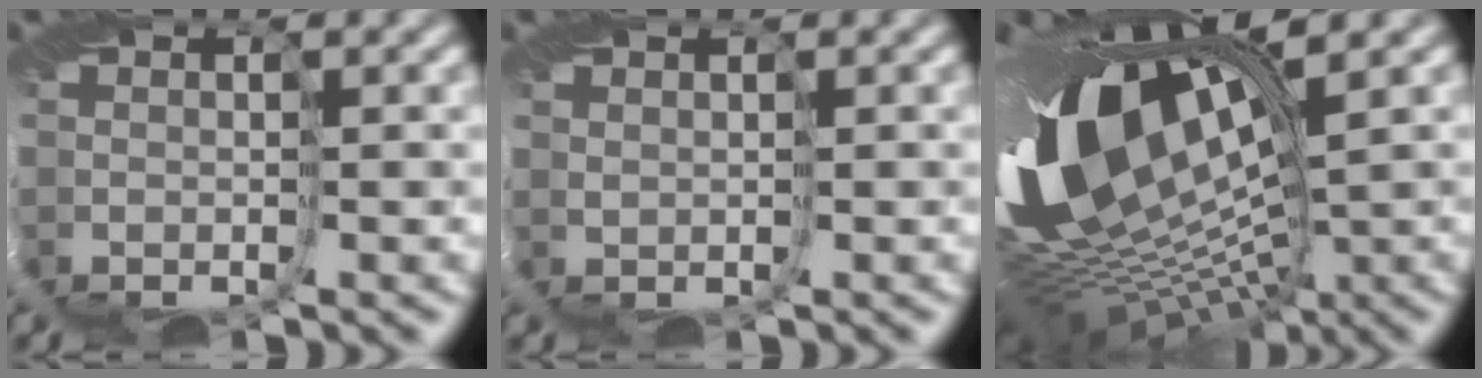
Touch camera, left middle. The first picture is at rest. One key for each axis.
{"total": 0.6, "fx": 0.3, "fy": -0.2, "fz": -0.5, "tx": 0.008, "ty": 0.000, "tz": 0.004}
{"total": 16.1, "fx": 2.6, "fy": 8.3, "fz": 13.6, "tx": -0.266, "ty": -0.014, "tz": 0.058}